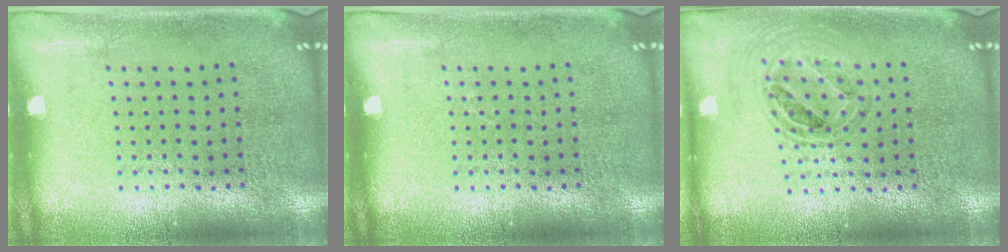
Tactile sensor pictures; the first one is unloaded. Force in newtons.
{"total": 0.0}
{"total": 0.8, "press": 0.8, "slide": 0.0}